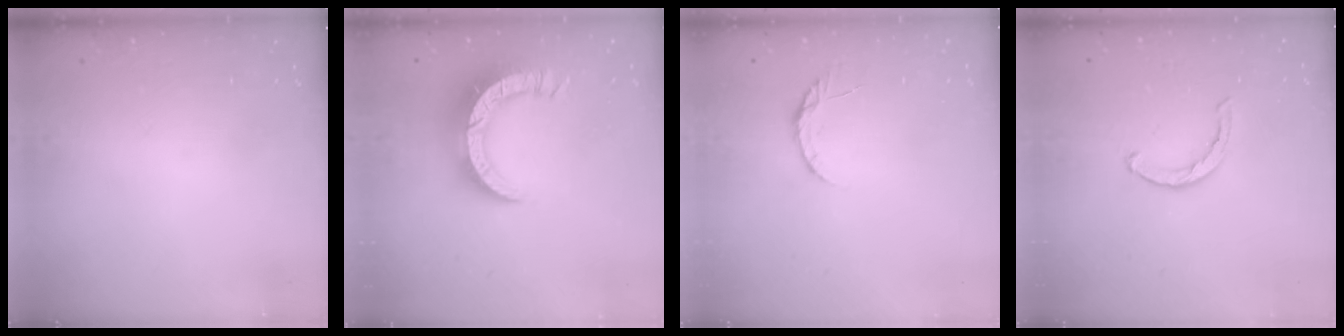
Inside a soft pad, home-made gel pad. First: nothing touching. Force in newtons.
{"total": 14.4, "press": 14.3, "slide": 1.5}
{"total": 5.1, "press": 5.0, "slide": 0.7}
{"total": 2.1, "press": 2.1, "slide": 0.3}